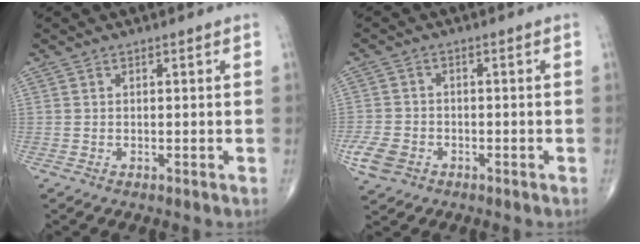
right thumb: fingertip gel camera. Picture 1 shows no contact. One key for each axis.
{"total": 5.3, "fx": -2.4, "fy": 3.9, "fz": 2.5, "tx": -0.054, "ty": 0.010, "tz": -0.042}